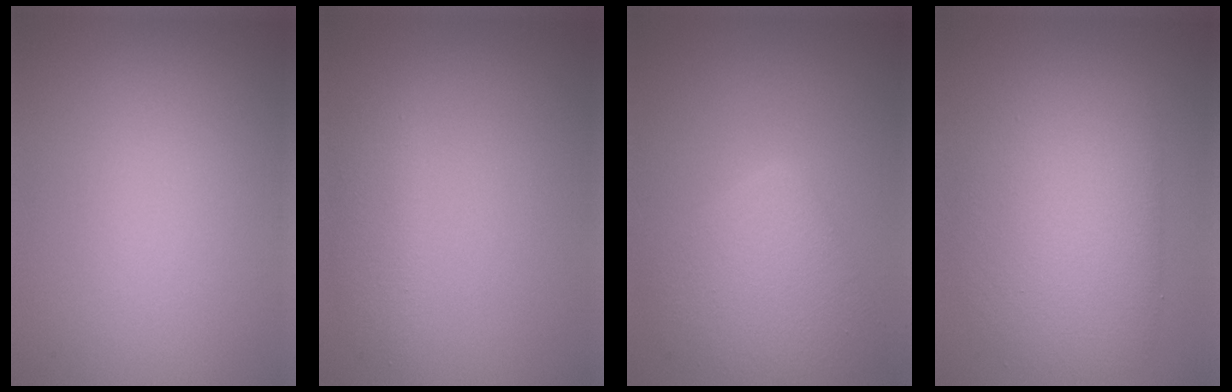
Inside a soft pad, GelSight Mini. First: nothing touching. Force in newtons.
{"total": 1.7, "press": 1.7, "slide": 0.1}
{"total": 4.8, "press": 4.8, "slide": 0.2}
{"total": 6.1, "press": 6.1, "slide": 0.2}